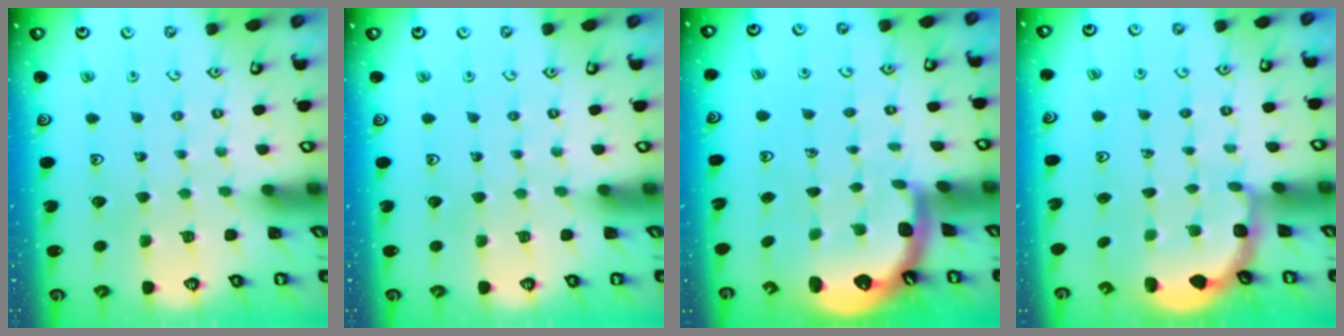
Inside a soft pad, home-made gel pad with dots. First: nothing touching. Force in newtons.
{"total": 0.0}
{"total": 1.4, "press": 1.3, "slide": 0.6}
{"total": 2.8, "press": 2.4, "slide": 1.4}